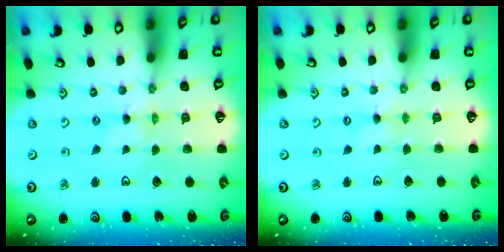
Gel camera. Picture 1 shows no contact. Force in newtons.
{"total": 1.3, "press": 1.3, "slide": 0.3}